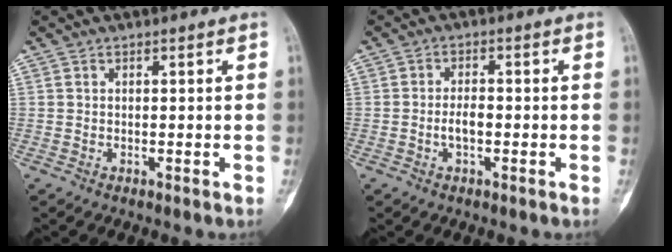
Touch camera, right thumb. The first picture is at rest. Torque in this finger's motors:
{"motor_torque": [0.85, 0.56, 0.48, -0.43, 0.24]}